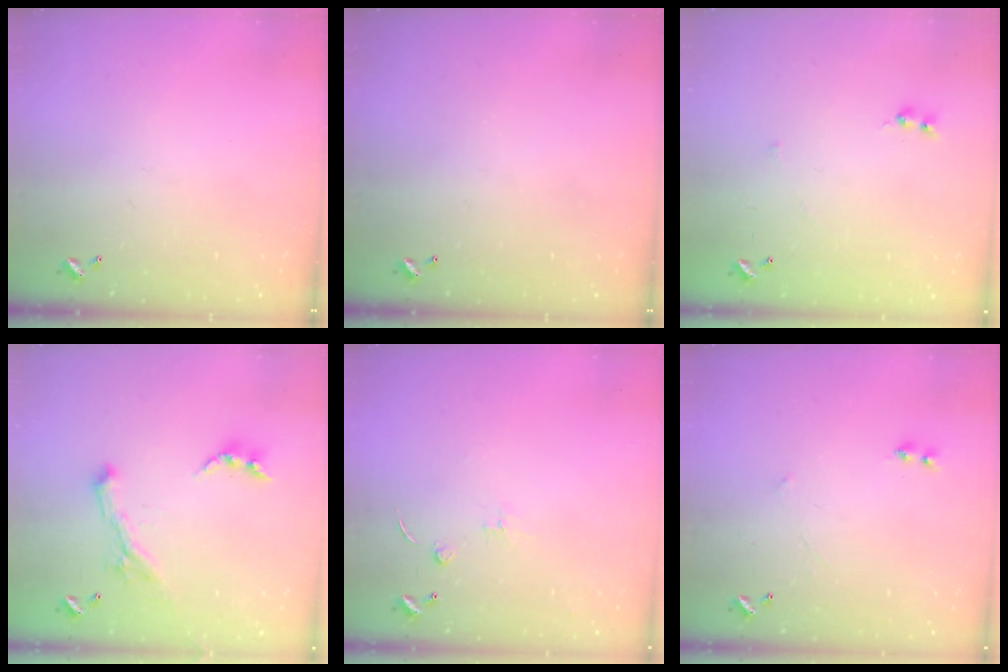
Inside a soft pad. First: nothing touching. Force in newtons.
{"total": 0.0}
{"total": 5.9, "press": 5.9, "slide": 0.7}
{"total": 1.8, "press": 1.7, "slide": 0.4}
{"total": 1.3, "press": 1.2, "slide": 0.5}
{"total": 2.3, "press": 2.3, "slide": 0.3}